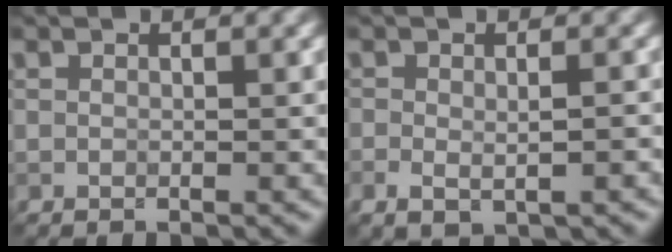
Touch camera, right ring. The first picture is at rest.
{"total": 2.6, "force": [-0.7, 1.4, 2.0], "torque": [-0.032, -0.006, -0.005]}